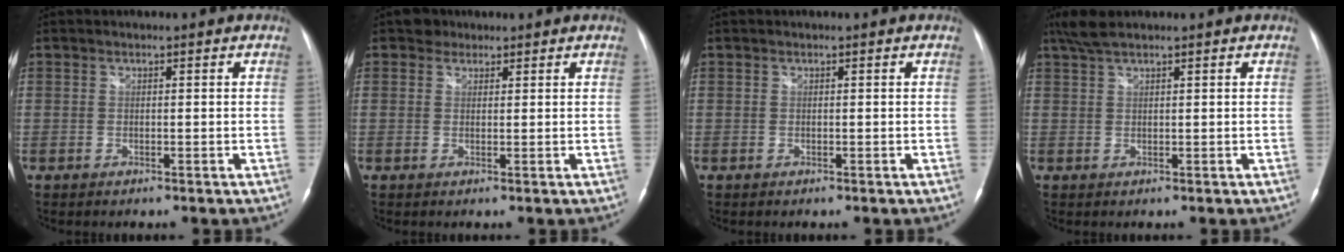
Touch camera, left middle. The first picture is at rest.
{"total": 1.9, "force": [1.4, 1.3, 0.1], "torque": [-0.001, 0.005, 0.019]}
{"total": 0.0}
{"total": 3.2, "force": [2.7, 0.3, 1.8], "torque": [-0.047, 0.014, 0.058]}